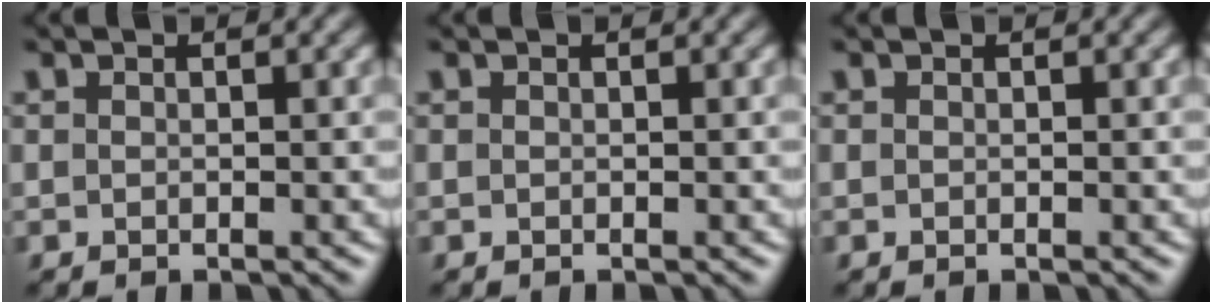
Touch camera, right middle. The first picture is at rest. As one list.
[{"total": 0.0}, {"total": 0.0}]